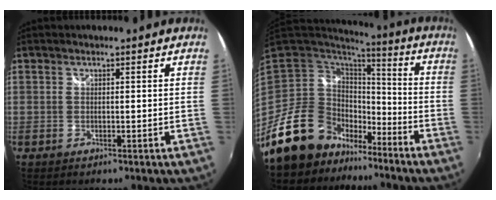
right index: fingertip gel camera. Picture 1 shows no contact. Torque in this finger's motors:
{"motor_torque": [0.19, -0.31, -0.13, -0.21]}